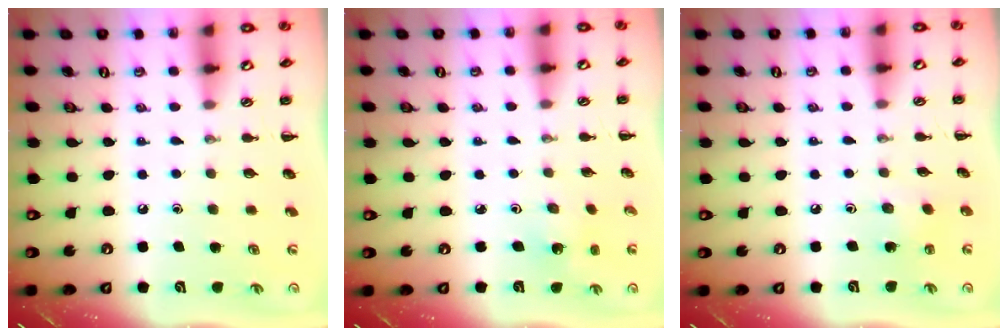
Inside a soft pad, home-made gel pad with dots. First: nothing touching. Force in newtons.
{"total": 1.6, "press": 1.5, "slide": 0.7}
{"total": 2.2, "press": 2.0, "slide": 0.7}